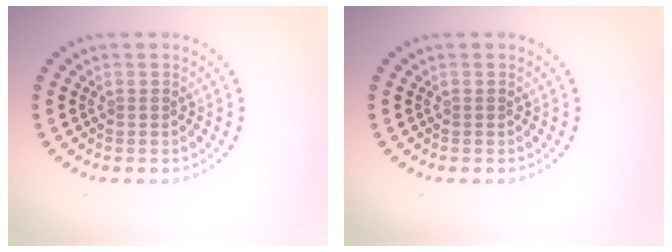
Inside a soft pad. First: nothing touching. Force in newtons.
{"total": 0.0}